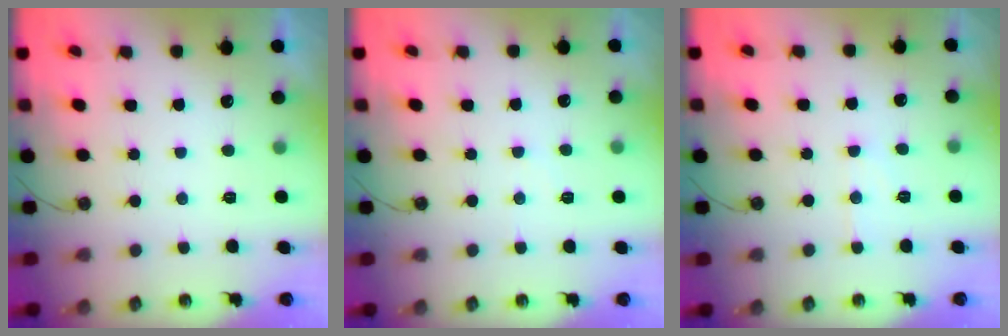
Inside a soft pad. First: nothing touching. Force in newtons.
{"total": 3.1, "press": 3.1, "slide": 0.6}
{"total": 6.1, "press": 6.1, "slide": 0.4}